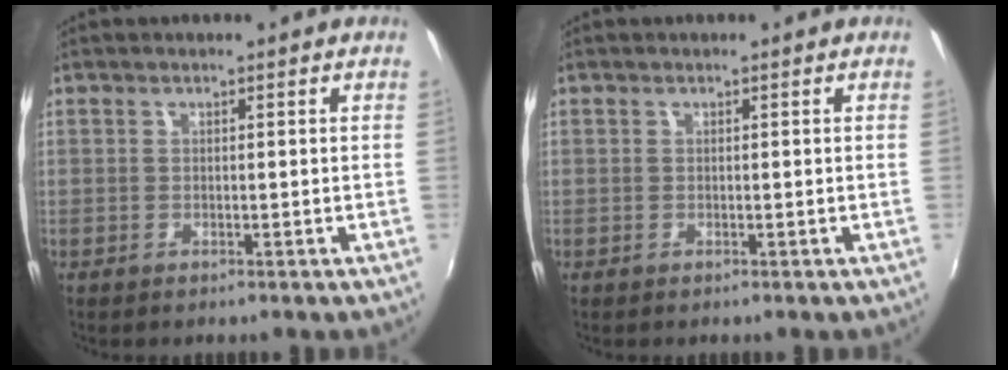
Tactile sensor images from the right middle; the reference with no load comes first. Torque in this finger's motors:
{"motor_torque": [0.04, -0.01, -0.01, 0.00]}